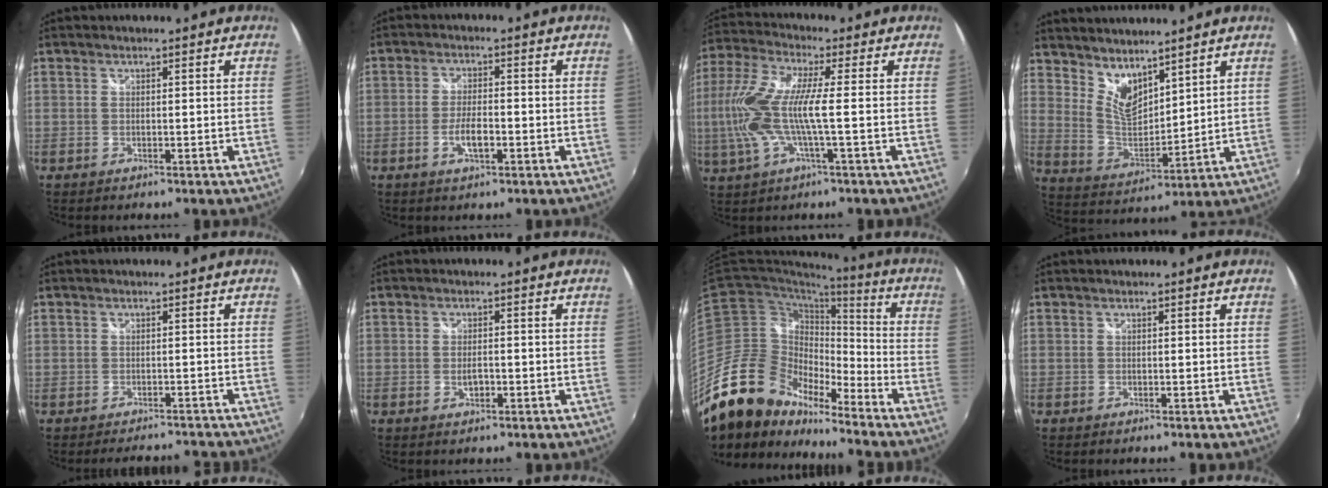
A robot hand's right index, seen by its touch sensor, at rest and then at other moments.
{"total": 4.6, "force": [-1.8, 1.5, 3.9], "torque": [-0.081, -0.002, -0.032]}
{"total": 13.1, "force": [-1.3, 1.7, 13.0], "torque": [-0.255, -0.003, -0.026]}
{"total": 8.8, "force": [7.0, 3.3, 4.2], "torque": [-0.073, -0.008, 0.141]}
{"total": 6.8, "force": [-6.0, 2.5, 2.0], "torque": [-0.036, 0.004, -0.076]}
{"total": 3.0, "force": [-0.9, 1.6, 2.3], "torque": [-0.040, -0.002, -0.015]}
{"total": 19.6, "force": [-16.0, 9.1, 6.9], "torque": [-0.134, 0.021, -0.294]}
{"total": 0.0}